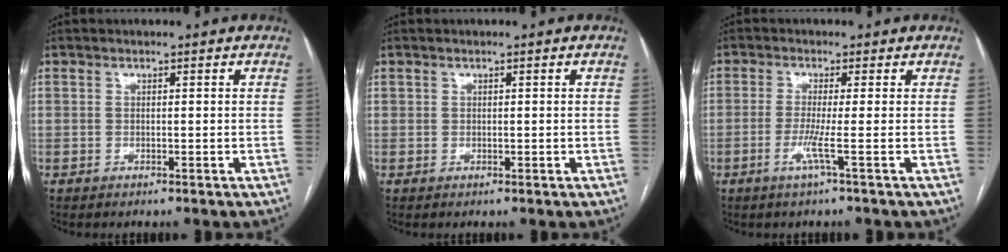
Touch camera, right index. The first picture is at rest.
{"total": 0.5, "force": [0.2, 0.4, 0.2], "torque": [-0.001, 0.000, 0.003]}
{"total": 3.2, "force": [-1.2, -1.0, 2.8], "torque": [-0.062, -0.008, -0.027]}